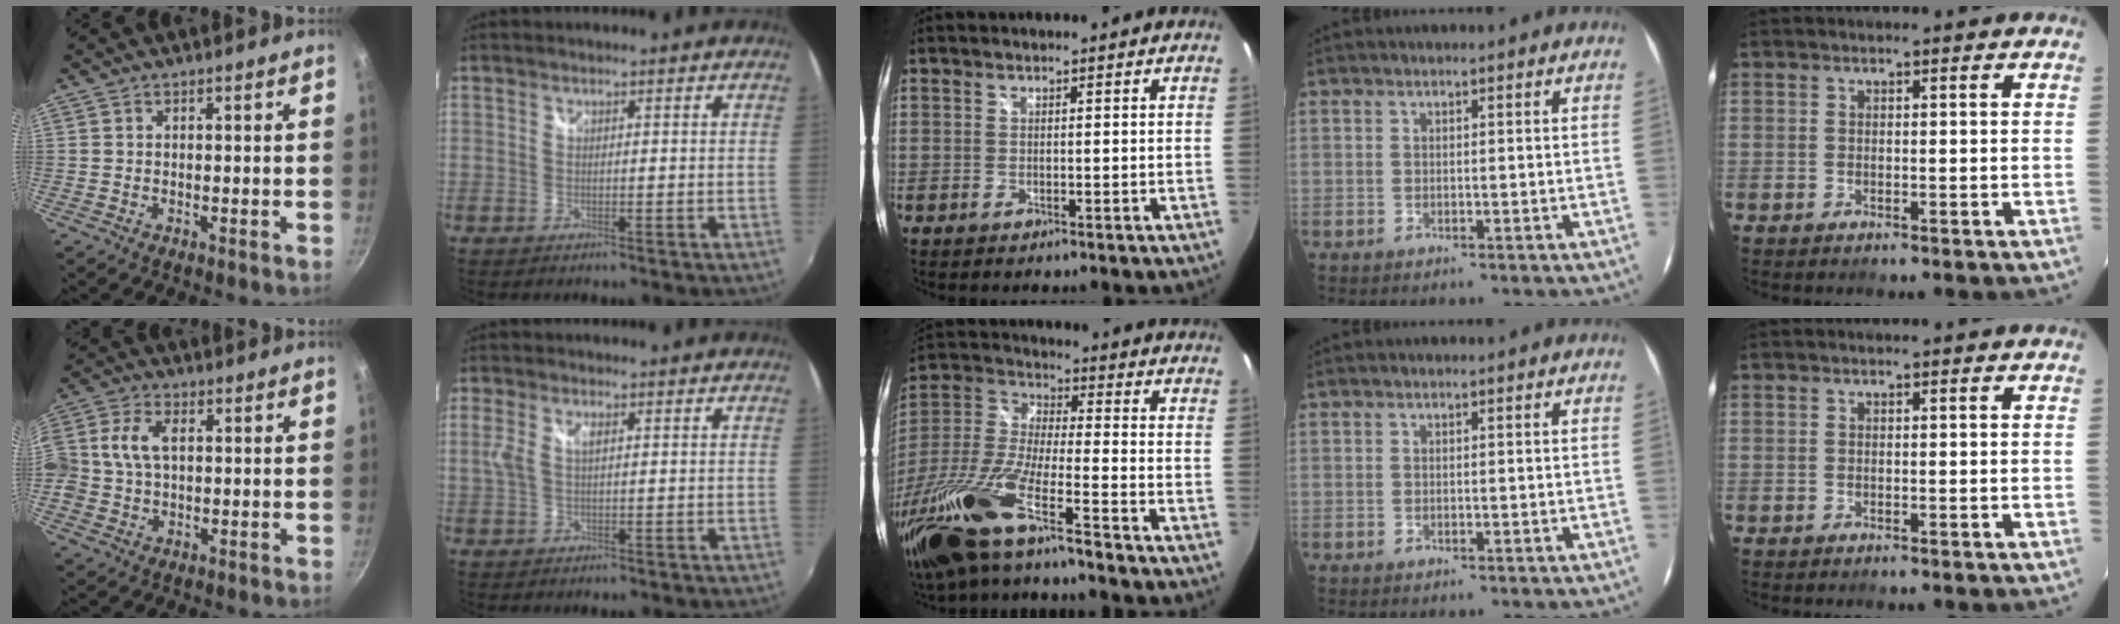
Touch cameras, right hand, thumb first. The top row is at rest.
{"thumb": {"total": 8.3, "force": [0.7, 5.7, 6.0], "torque": [-0.116, 0.021, 0.003]}, "index": {"total": 2.7, "force": [0.5, 1.2, 2.4], "torque": [-0.050, 0.001, 0.009]}, "middle": {"total": 20.2, "force": [-13.8, 2.4, 14.6], "torque": [-0.309, -0.042, -0.268]}}